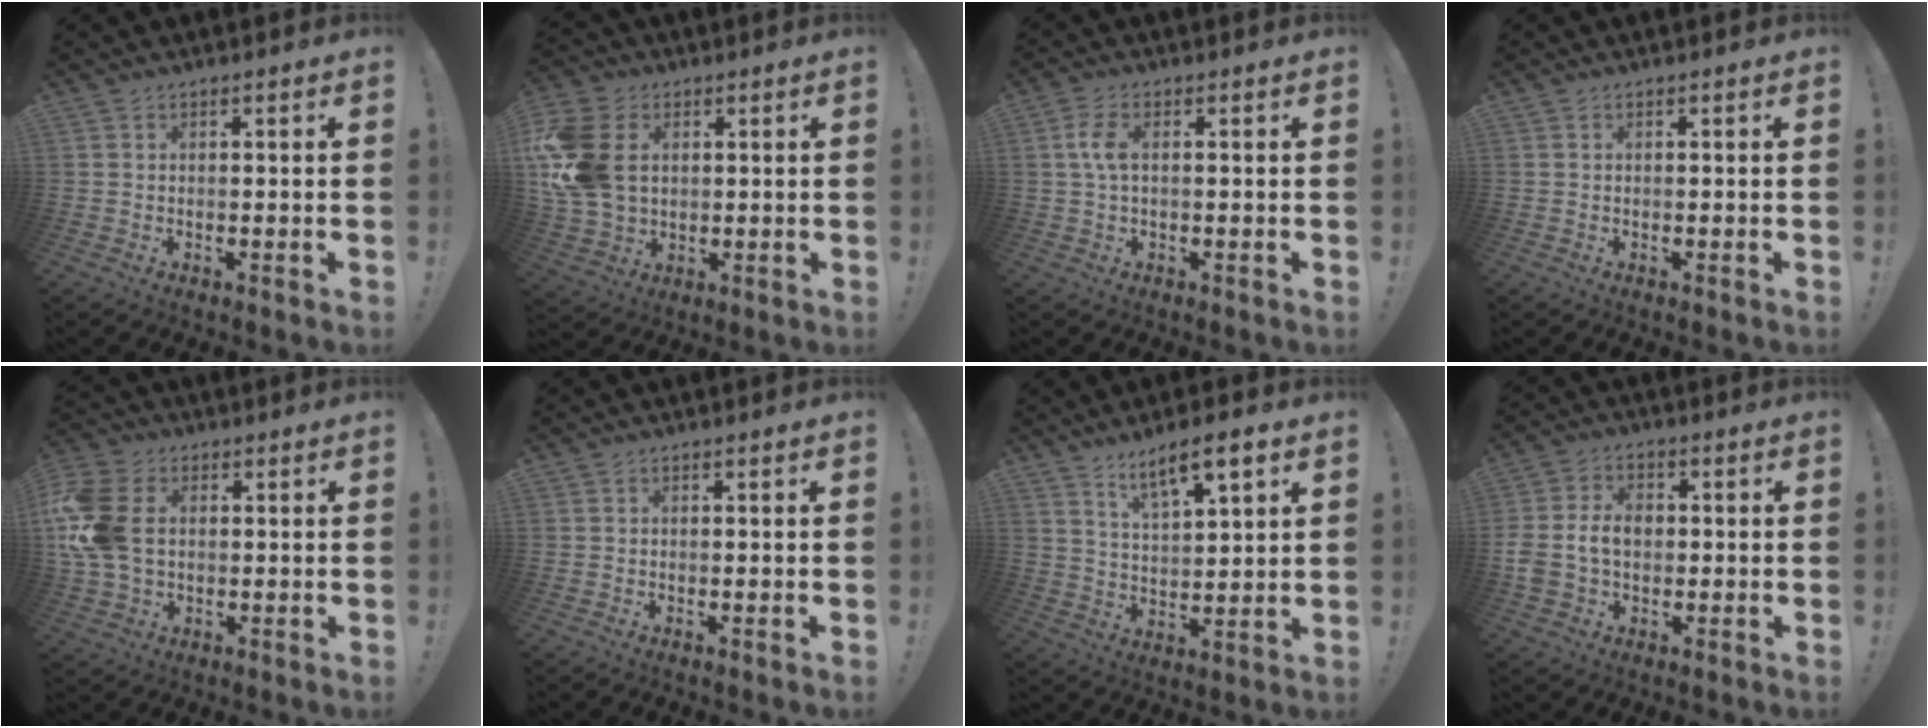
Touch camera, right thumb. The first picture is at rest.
{"total": 17.8, "force": [3.1, 13.1, 11.7], "torque": [-0.236, -0.005, 0.061]}
{"total": 5.1, "force": [0.6, 2.3, 4.5], "torque": [-0.092, 0.000, 0.006]}
{"total": 0.0}
{"total": 15.6, "force": [1.2, 11.0, 11.0], "torque": [-0.224, 0.003, 0.025]}
{"total": 0.0}
{"total": 9.4, "force": [6.4, 2.2, 6.5], "torque": [-0.099, -0.034, 0.107]}
{"total": 10.3, "force": [-0.5, 7.5, 7.0], "torque": [-0.150, 0.006, -0.008]}